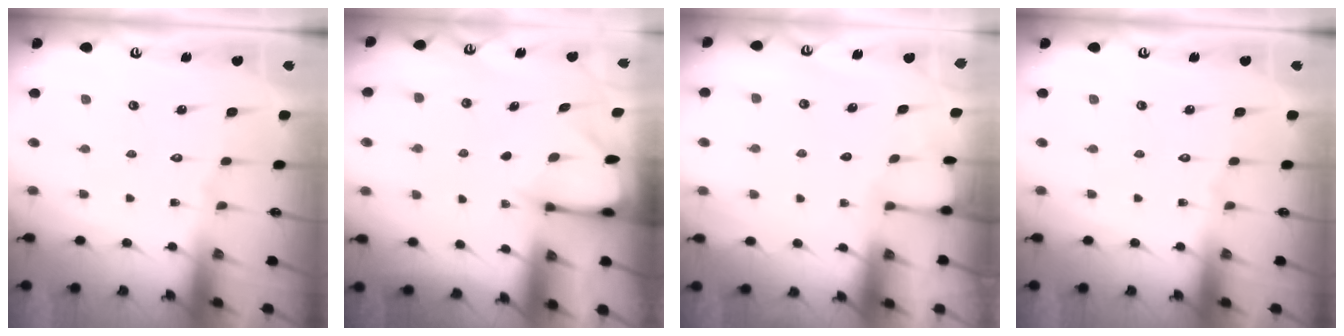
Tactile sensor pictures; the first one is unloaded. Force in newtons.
{"total": 2.6, "press": 2.6, "slide": 0.3}
{"total": 1.7, "press": 1.7, "slide": 0.1}
{"total": 0.0}